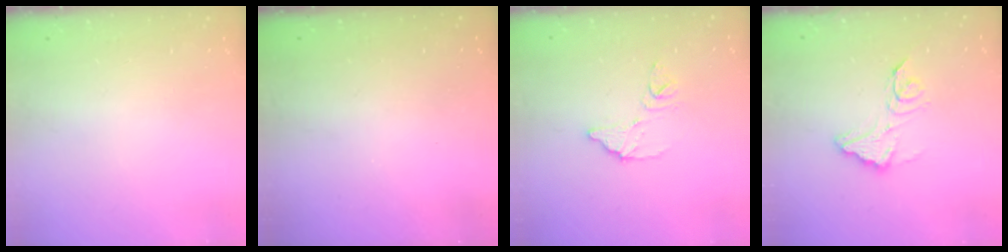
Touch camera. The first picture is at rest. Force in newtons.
{"total": 3.3, "press": 3.3, "slide": 0.1}
{"total": 8.8, "press": 8.7, "slide": 0.6}
{"total": 11.7, "press": 11.6, "slide": 0.9}